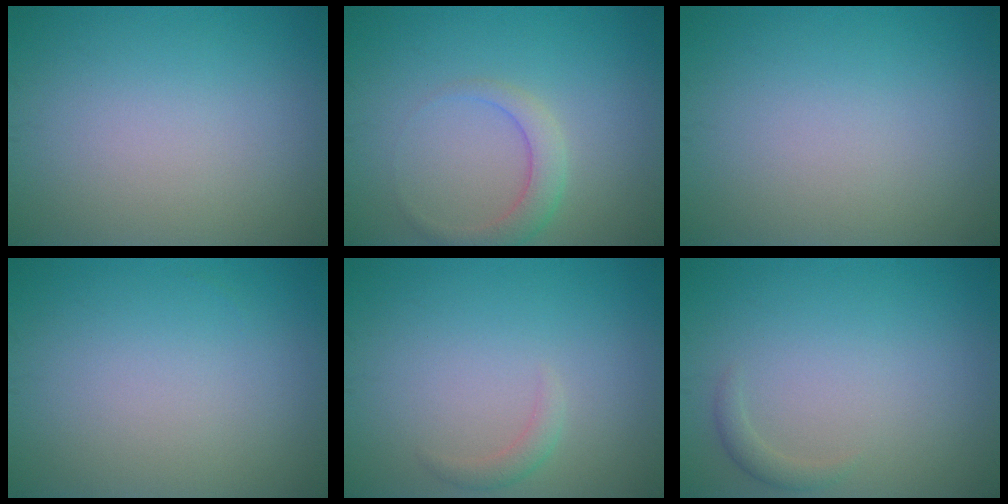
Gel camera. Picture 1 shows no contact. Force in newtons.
{"total": 2.5, "press": 2.5, "slide": 0.1}
{"total": 0.0}
{"total": 0.0}
{"total": 1.2, "press": 1.2, "slide": 0.2}
{"total": 1.1, "press": 1.1, "slide": 0.0}